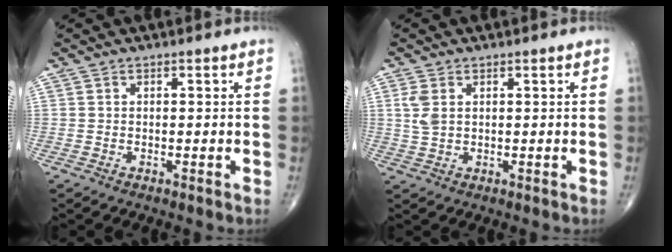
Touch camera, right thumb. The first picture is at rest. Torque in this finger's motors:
{"motor_torque": [0.03, 0.03, 0.47, 0.35, 0.04]}